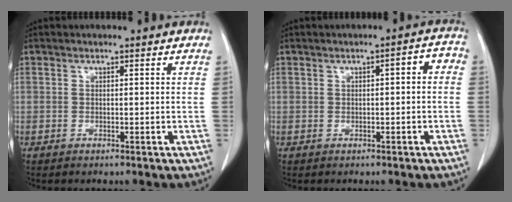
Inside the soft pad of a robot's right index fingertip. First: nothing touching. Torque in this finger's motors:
{"motor_torque": [0.25, -0.13, 0.08, 0.03]}